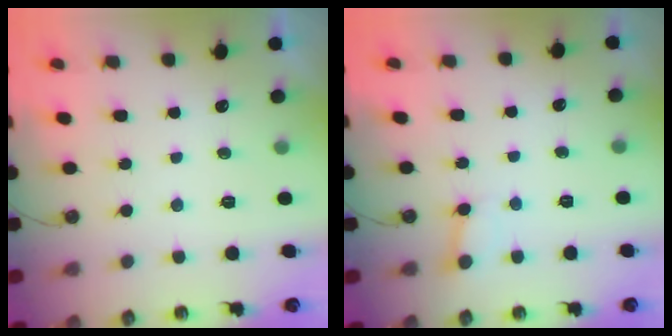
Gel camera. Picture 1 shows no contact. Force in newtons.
{"total": 2.6, "press": 2.6, "slide": 0.2}